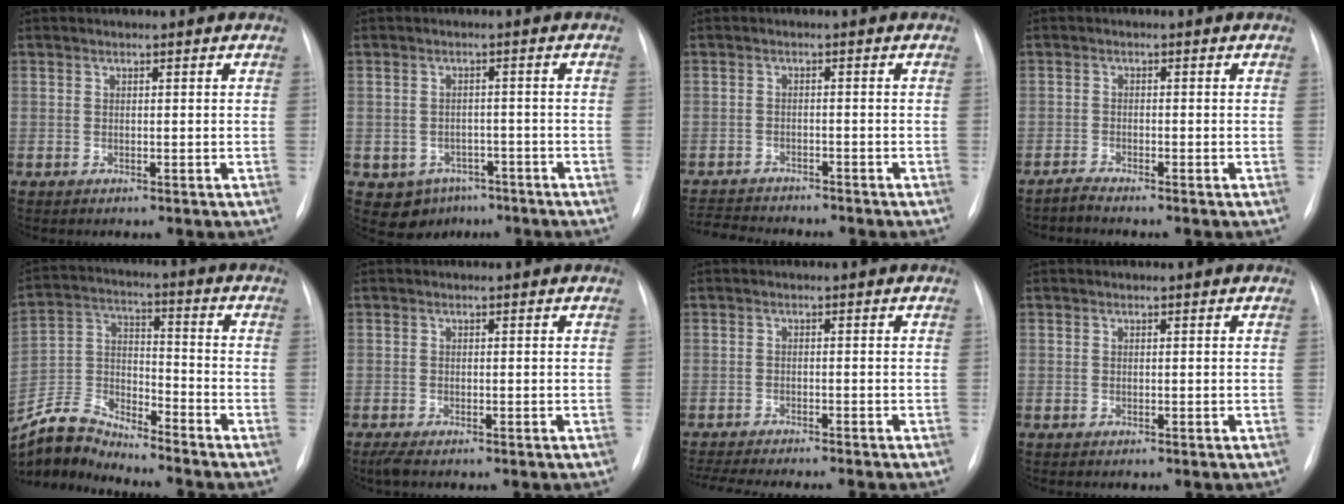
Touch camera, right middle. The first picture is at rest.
{"total": 5.6, "force": [-3.2, 4.4, 1.3], "torque": [-0.016, 0.010, -0.036]}
{"total": 7.5, "force": [-7.1, 1.2, 1.9], "torque": [-0.033, -0.008, -0.110]}
{"total": 1.4, "force": [-1.3, -0.4, 0.0], "torque": [-0.002, -0.007, -0.027]}
{"total": 10.6, "force": [-10.5, 0.3, 0.3], "torque": [-0.016, 0.031, -0.207]}
{"total": 1.5, "force": [-1.1, 0.2, 1.0], "torque": [-0.025, -0.007, -0.022]}
{"total": 11.9, "force": [-10.7, 0.5, 5.3], "torque": [-0.071, -0.013, -0.150]}
{"total": 0.0}